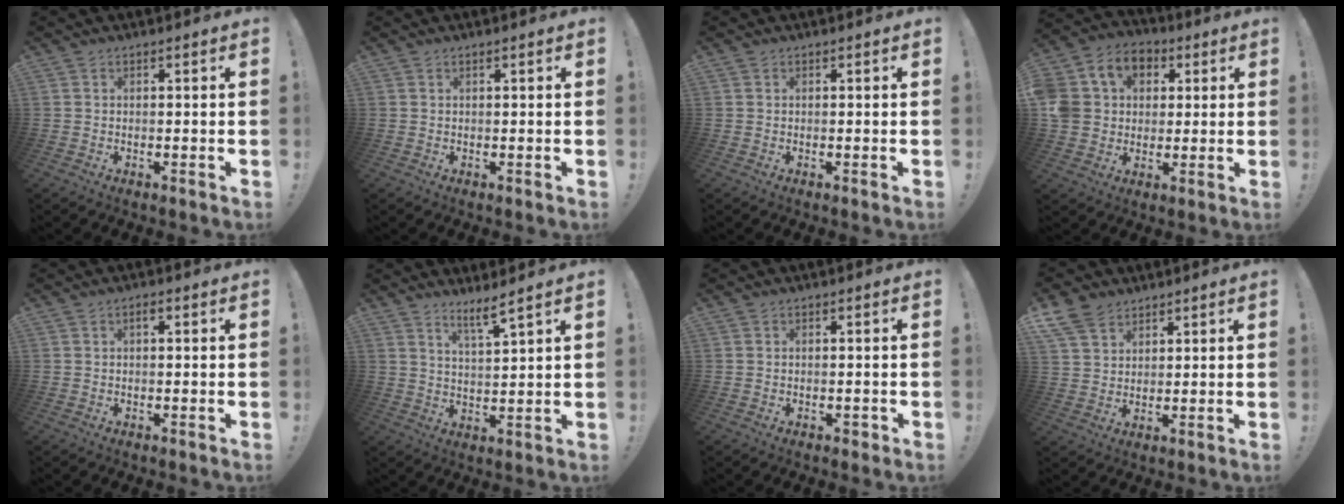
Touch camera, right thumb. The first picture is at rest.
{"total": 0.6, "force": [0.4, -0.2, 0.4], "torque": [-0.004, -0.001, 0.006]}
{"total": 0.0}
{"total": 11.7, "force": [2.7, 10.1, 5.2], "torque": [-0.097, 0.001, 0.057]}
{"total": 1.2, "force": [0.2, 0.4, 1.1], "torque": [-0.021, 0.003, 0.002]}
{"total": 6.2, "force": [4.9, 0.0, 3.7], "torque": [-0.055, -0.033, 0.080]}
{"total": 1.3, "force": [-0.5, 1.0, 0.7], "torque": [-0.006, 0.002, -0.008]}
{"total": 8.0, "force": [5.7, 4.9, 2.8], "torque": [-0.061, -0.024, 0.115]}